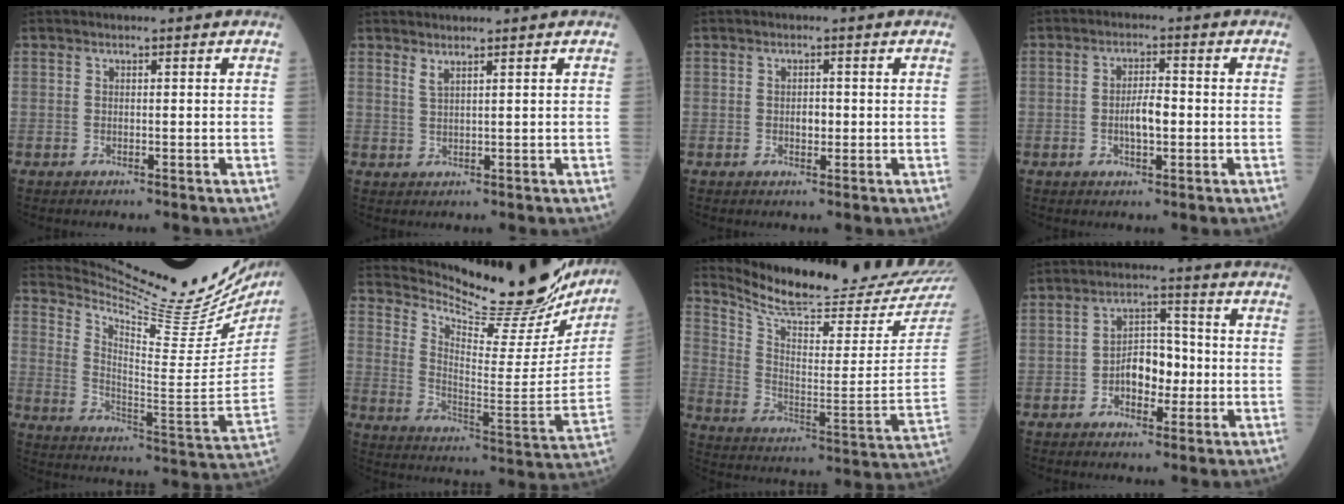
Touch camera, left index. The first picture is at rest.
{"total": 1.7, "force": [1.4, -0.2, 0.9], "torque": [-0.021, -0.007, 0.030]}
{"total": 1.6, "force": [-0.1, 1.0, 1.3], "torque": [-0.021, 0.001, 0.000]}
{"total": 4.2, "force": [-0.6, 1.3, 3.9], "torque": [-0.075, 0.003, -0.013]}
{"total": 26.2, "force": [23.9, 3.5, 10.1], "torque": [-0.164, -0.094, 0.321]}
{"total": 25.4, "force": [23.4, 3.9, 9.2], "torque": [-0.152, -0.088, 0.314]}
{"total": 21.4, "force": [20.4, 0.8, 6.3], "torque": [-0.124, -0.095, 0.287]}
{"total": 6.5, "force": [-1.5, 3.7, 5.1], "torque": [-0.090, 0.018, -0.028]}